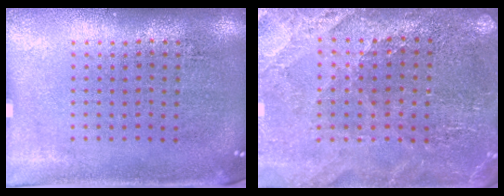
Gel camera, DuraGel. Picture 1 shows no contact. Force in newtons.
{"total": 1.9, "press": 1.9, "slide": 0.3}